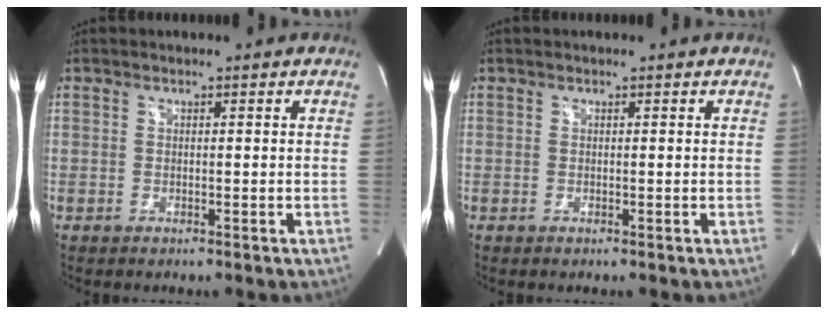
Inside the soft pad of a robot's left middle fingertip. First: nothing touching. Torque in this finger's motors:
{"motor_torque": [0.00, 0.26, -0.08, -0.01]}